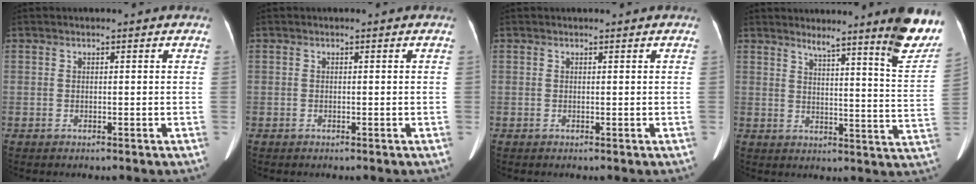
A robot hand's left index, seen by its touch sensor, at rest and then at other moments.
{"total": 0.0}
{"total": 0.6, "force": [0.6, 0.1, 0.2], "torque": [-0.010, 0.007, 0.009]}
{"total": 13.8, "force": [11.1, -0.5, 8.0], "torque": [-0.087, -0.045, 0.127]}